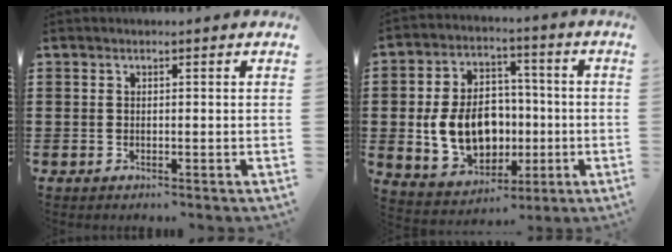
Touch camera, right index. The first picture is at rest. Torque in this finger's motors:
{"motor_torque": [2.14, 0.00, 1.05, 0.21]}